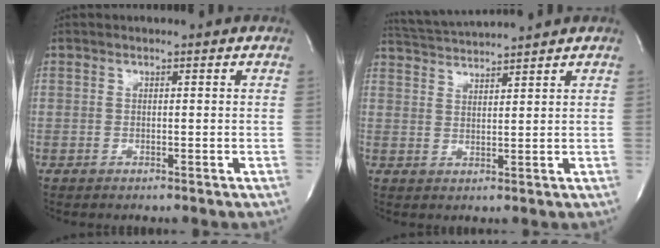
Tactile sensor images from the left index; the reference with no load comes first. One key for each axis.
{"total": 6.4, "fx": 6.1, "fy": -1.6, "fz": 1.1, "tx": -0.029, "ty": 0.012, "tz": 0.111}